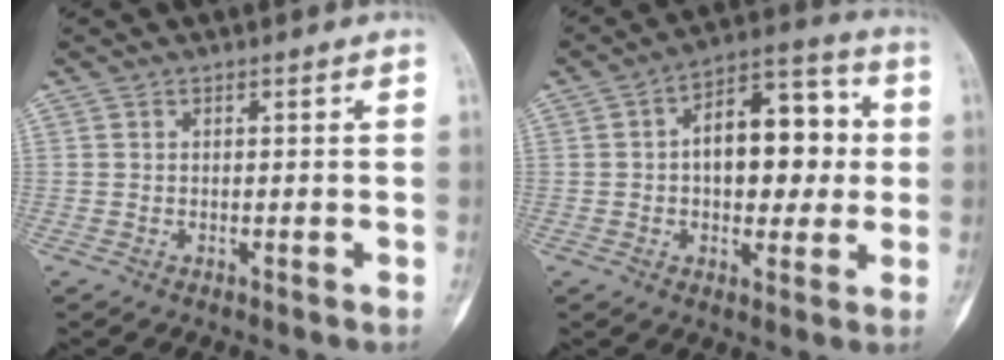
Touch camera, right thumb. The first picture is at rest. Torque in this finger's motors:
{"motor_torque": [0.86, 1.74, 0.67, -0.67, 0.24]}